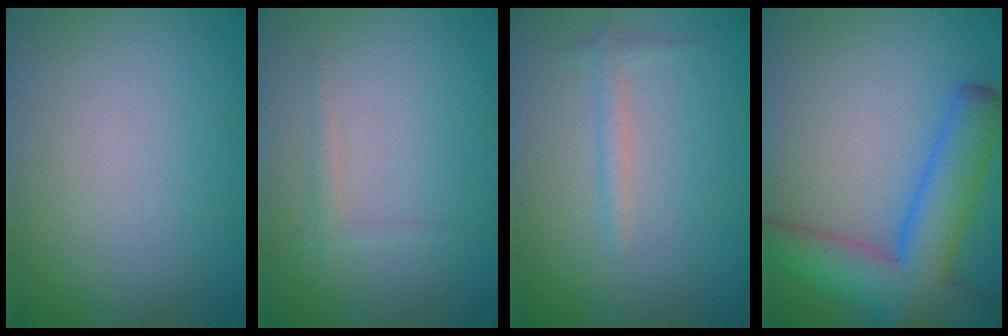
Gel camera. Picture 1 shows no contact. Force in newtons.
{"total": 0.9, "press": 0.9, "slide": 0.0}
{"total": 1.1, "press": 1.1, "slide": 0.1}
{"total": 7.6, "press": 7.6, "slide": 0.4}